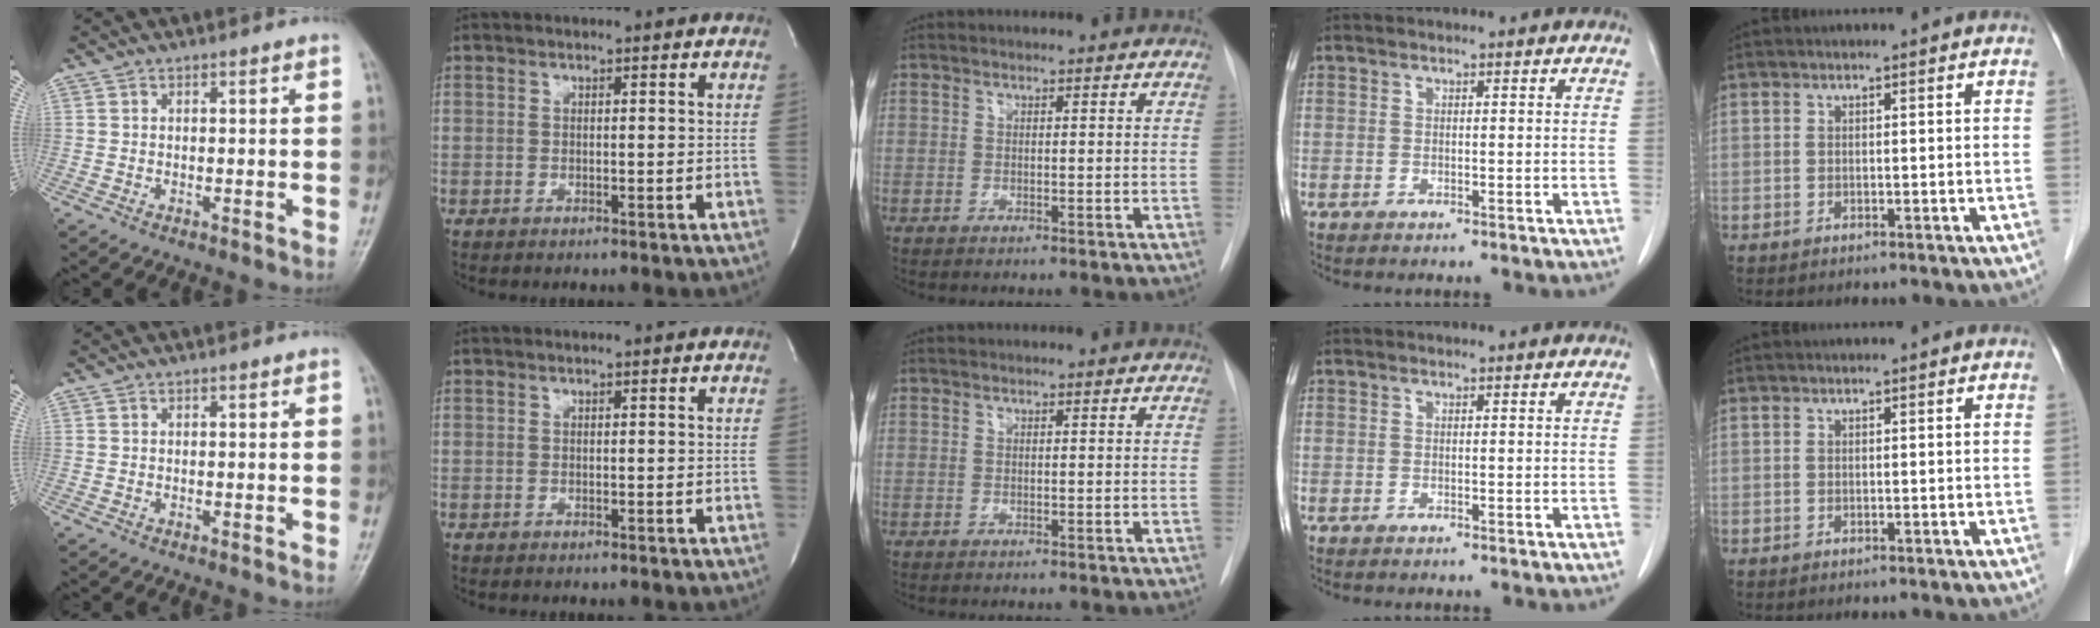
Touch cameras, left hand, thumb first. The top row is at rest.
{}